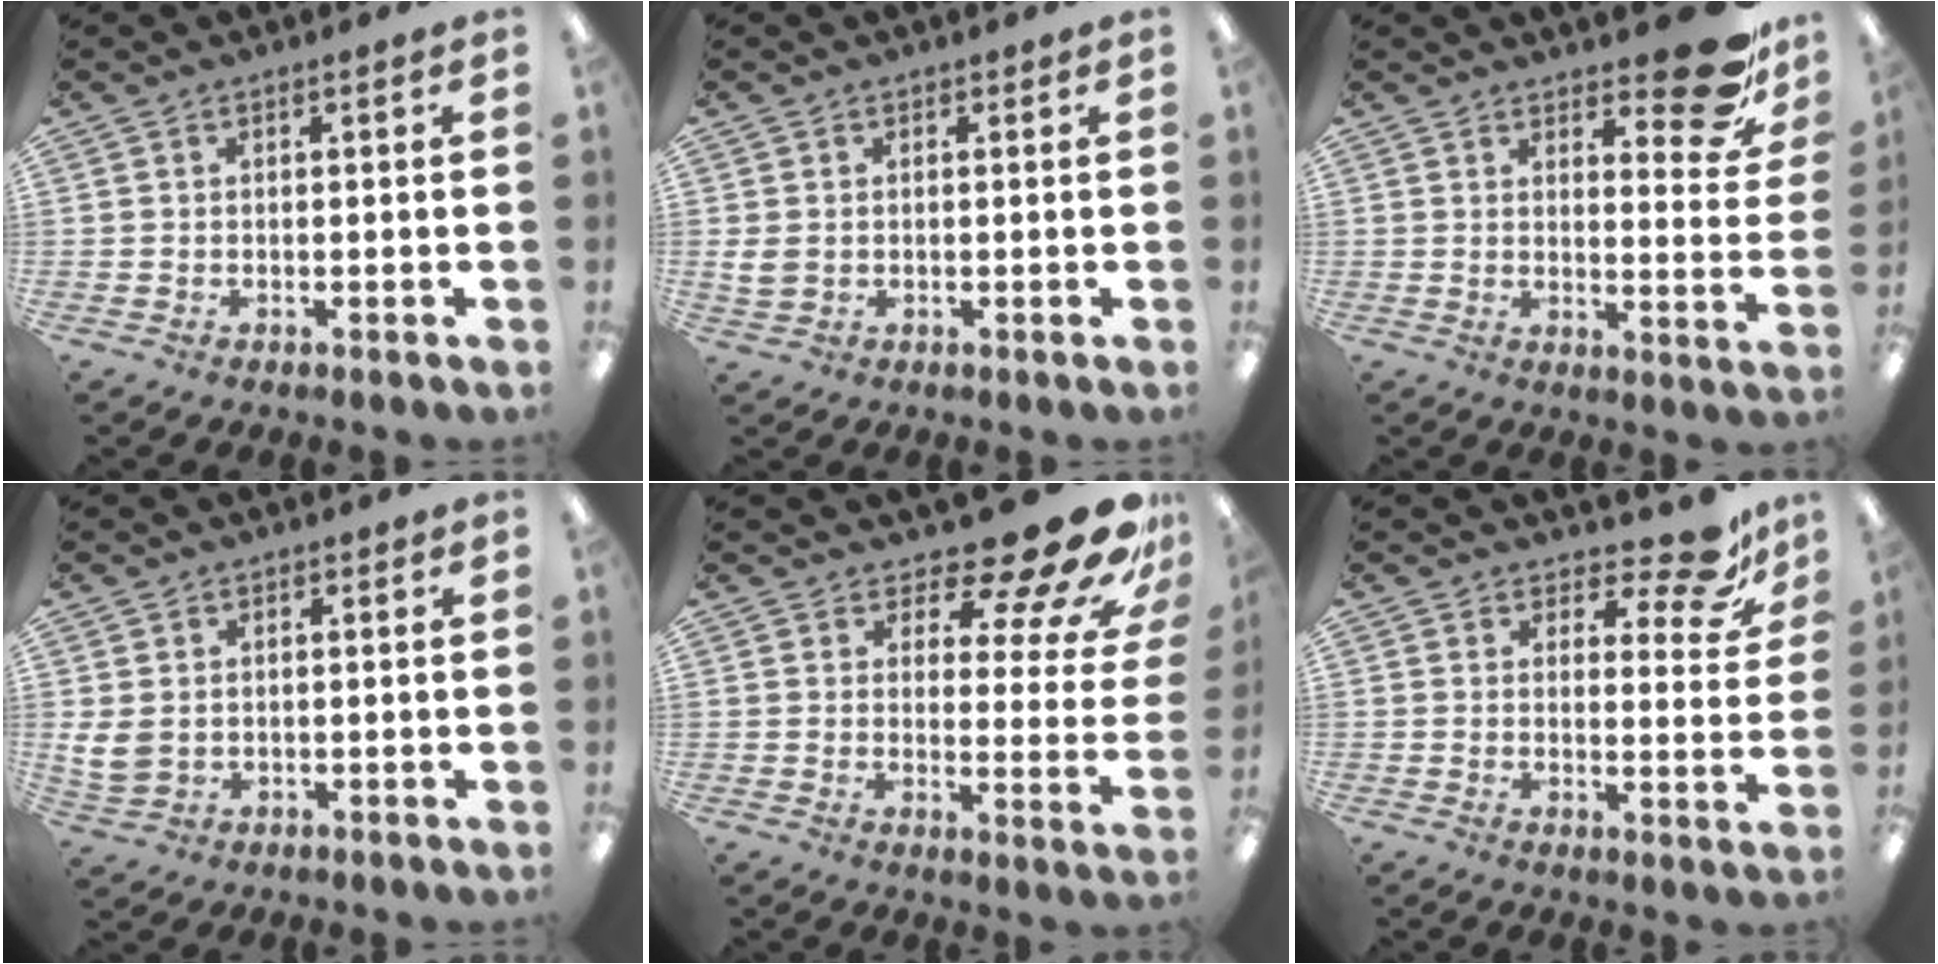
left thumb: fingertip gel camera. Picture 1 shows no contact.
{"total": 3.5, "force": [0.6, 3.0, 1.8], "torque": [-0.025, 0.004, 0.011]}
{"total": 14.1, "force": [9.8, 4.9, 8.8], "torque": [-0.104, -0.066, 0.163]}
{"total": 5.1, "force": [1.3, 4.3, 2.3], "torque": [-0.052, -0.001, 0.025]}
{"total": 16.0, "force": [12.4, 4.2, 9.2], "torque": [-0.119, -0.099, 0.201]}
{"total": 9.6, "force": [7.2, 3.7, 5.2], "torque": [-0.056, -0.051, 0.123]}